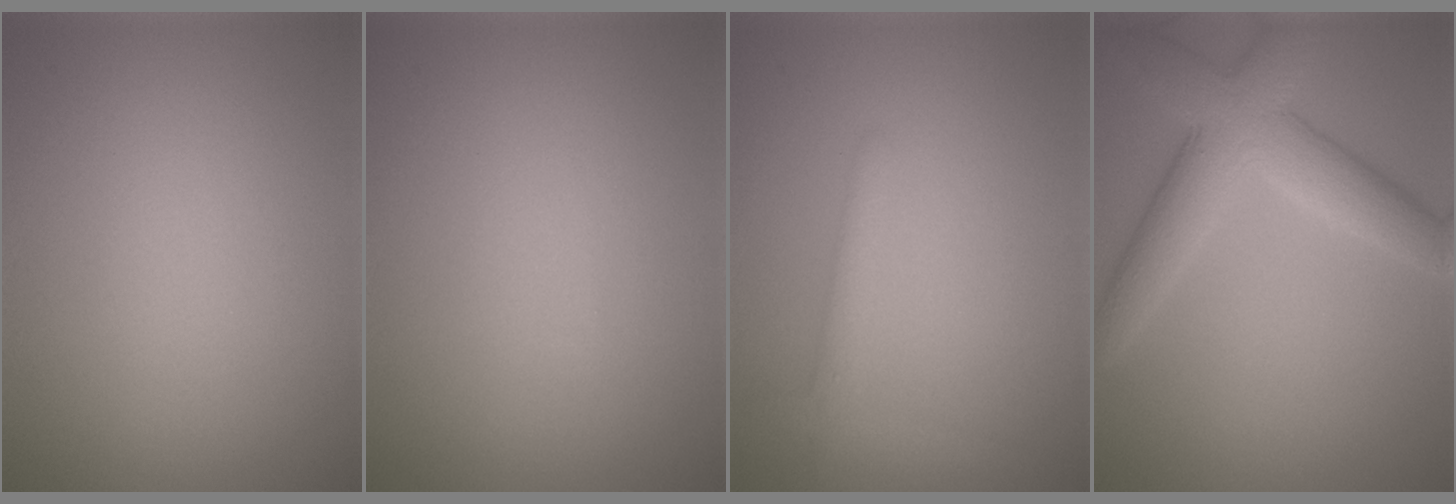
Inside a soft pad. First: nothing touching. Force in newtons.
{"total": 0.0}
{"total": 1.9, "press": 1.9, "slide": 0.1}
{"total": 6.2, "press": 6.2, "slide": 0.5}